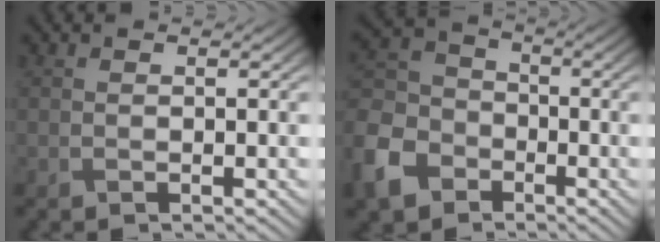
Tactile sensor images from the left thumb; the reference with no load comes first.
{"total": 10.3, "force": [-5.9, 7.2, 4.5], "torque": [-0.140, -0.024, -0.136]}